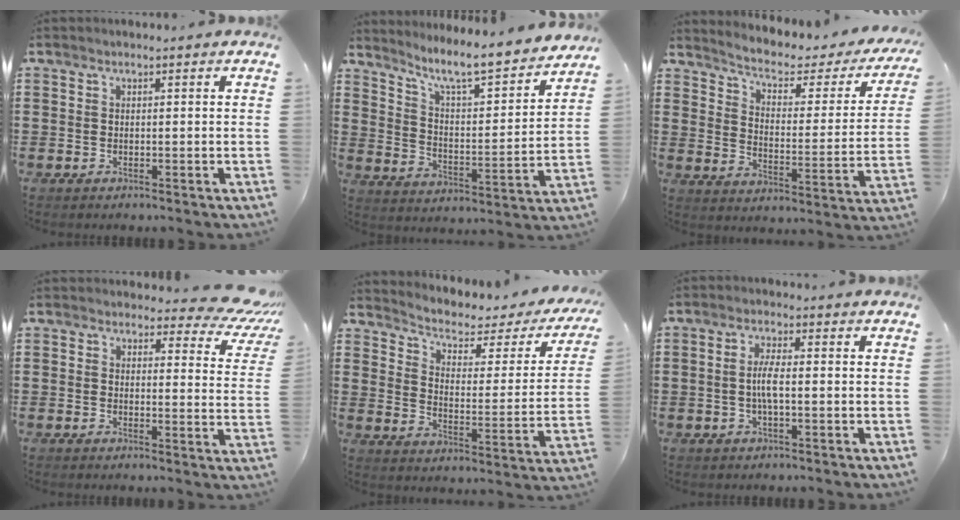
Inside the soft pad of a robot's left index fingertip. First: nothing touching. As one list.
[{"total": 7.9, "force": [6.9, 0.4, 3.8], "torque": [-0.095, -0.053, 0.111]}, {"total": 3.5, "force": [2.4, 1.2, 2.3], "torque": [-0.059, -0.020, 0.030]}, {"total": 4.4, "force": [3.8, 1.2, 1.9], "torque": [-0.027, -0.024, 0.063]}, {"total": 3.0, "force": [1.9, 1.4, 1.9], "torque": [-0.053, -0.015, 0.021]}, {"total": 3.8, "force": [-0.4, 1.1, 3.6], "torque": [-0.081, -0.001, -0.014]}]